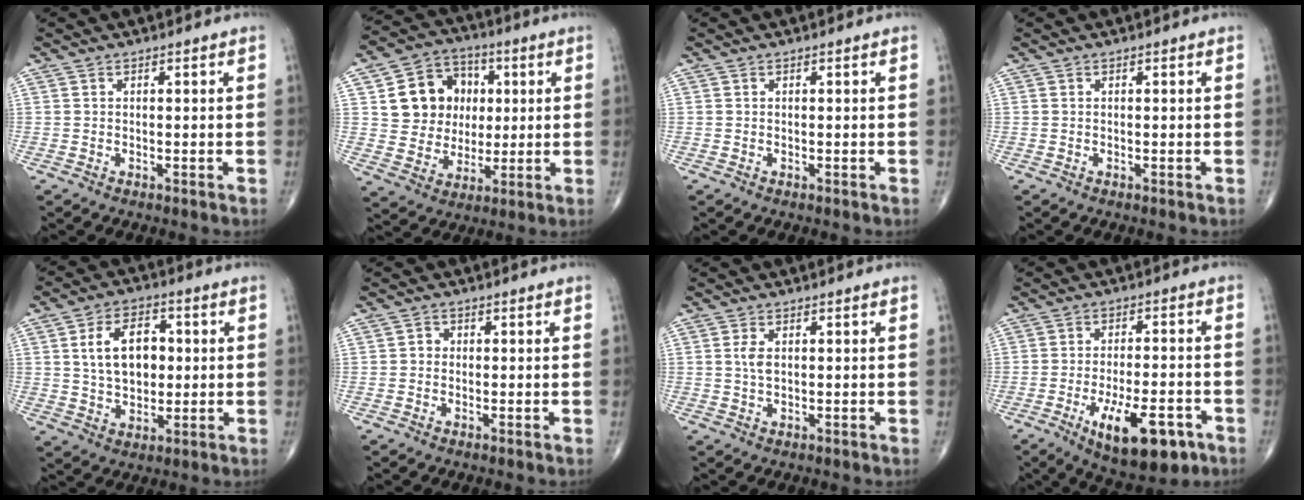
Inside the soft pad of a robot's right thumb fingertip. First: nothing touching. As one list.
[{"total": 14.0, "force": [2.9, 12.2, 6.2], "torque": [-0.059, 0.007, 0.056]}, {"total": 0.0}, {"total": 0.0}, {"total": 11.6, "force": [1.8, 7.6, 8.6], "torque": [-0.119, 0.006, 0.032]}, {"total": 1.5, "force": [-0.1, 1.3, 0.6], "torque": [0.000, 0.005, -0.006]}, {"total": 2.4, "force": [0.5, 1.3, 2.0], "torque": [-0.039, 0.000, 0.010]}, {"total": 14.1, "force": [-6.4, 5.6, 11.2], "torque": [-0.164, 0.018, -0.087]}]